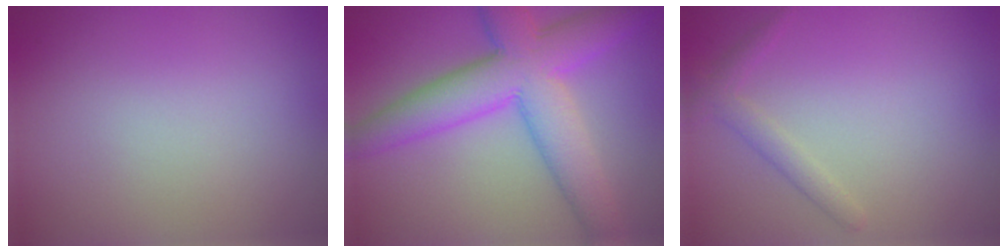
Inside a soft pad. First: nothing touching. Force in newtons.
{"total": 9.2, "press": 9.2, "slide": 0.2}
{"total": 1.7, "press": 1.7, "slide": 0.0}